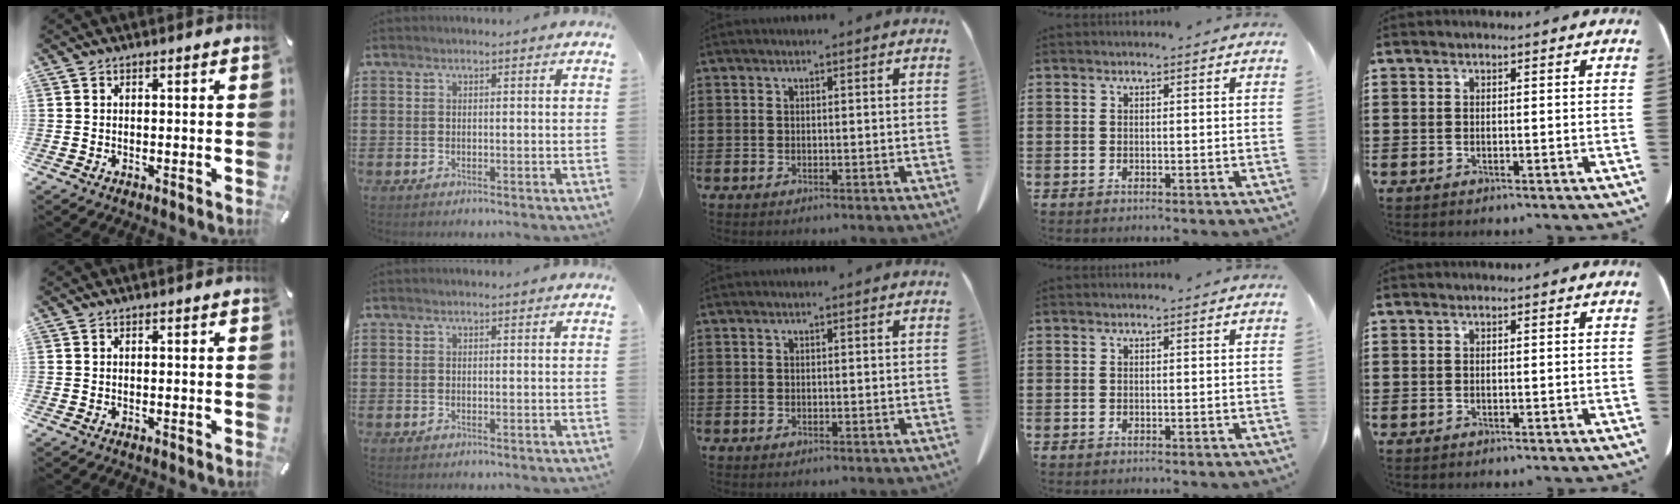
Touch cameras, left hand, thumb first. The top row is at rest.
{}